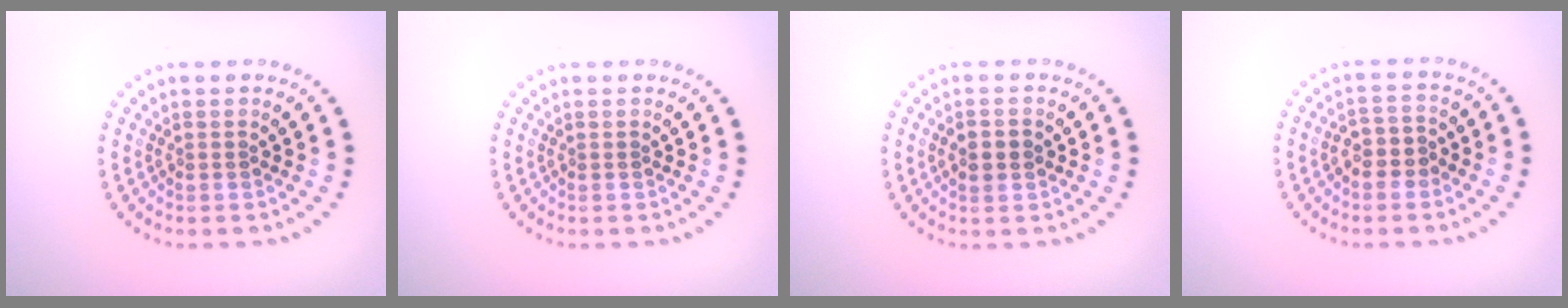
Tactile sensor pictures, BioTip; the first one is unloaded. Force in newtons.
{"total": 0.0}
{"total": 1.8, "press": 1.8, "slide": 0.3}
{"total": 2.1, "press": 1.9, "slide": 0.8}